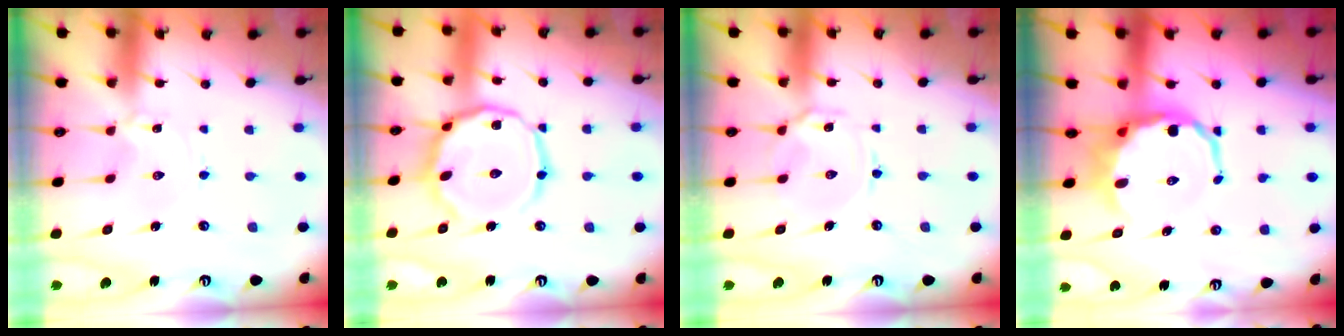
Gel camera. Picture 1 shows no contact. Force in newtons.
{"total": 16.1, "press": 16.0, "slide": 1.0}
{"total": 6.5, "press": 6.5, "slide": 0.6}
{"total": 10.5, "press": 10.2, "slide": 2.7}